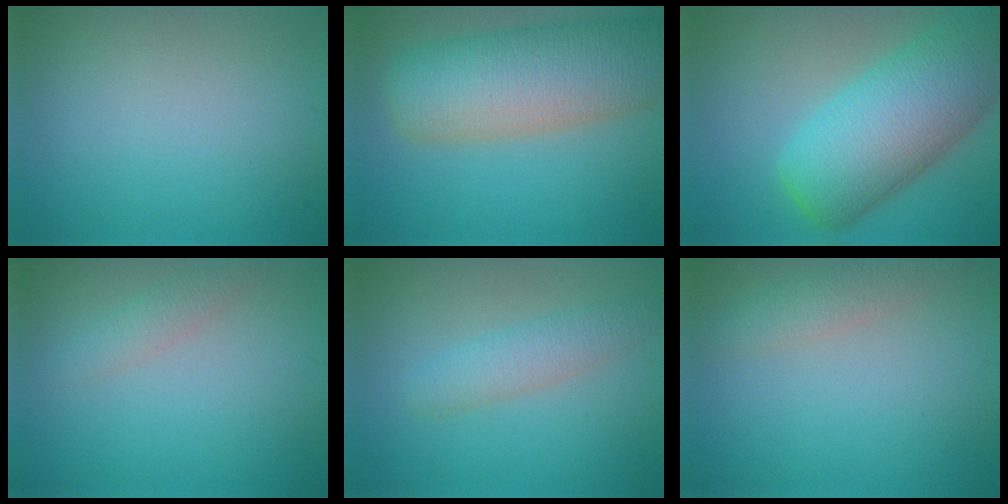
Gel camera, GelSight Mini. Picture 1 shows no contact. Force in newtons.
{"total": 10.5, "press": 10.5, "slide": 0.8}
{"total": 11.2, "press": 11.2, "slide": 0.6}
{"total": 1.8, "press": 1.8, "slide": 0.1}
{"total": 2.9, "press": 2.9, "slide": 0.1}
{"total": 2.3, "press": 2.3, "slide": 0.1}